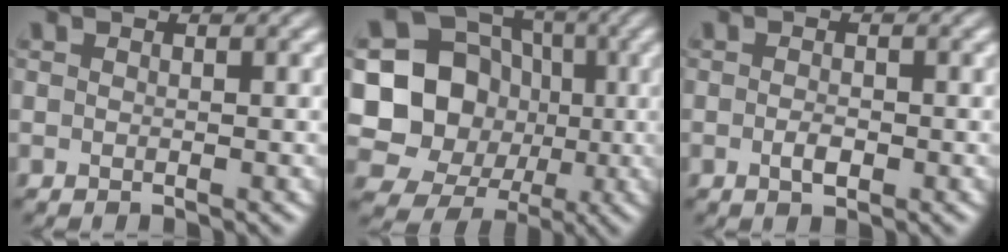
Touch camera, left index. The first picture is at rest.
{"total": 11.1, "force": [0.6, 10.2, 4.4], "torque": [-0.080, 0.008, -0.014]}
{"total": 1.0, "force": [-0.2, 0.4, 0.9], "torque": [-0.017, 0.001, -0.006]}